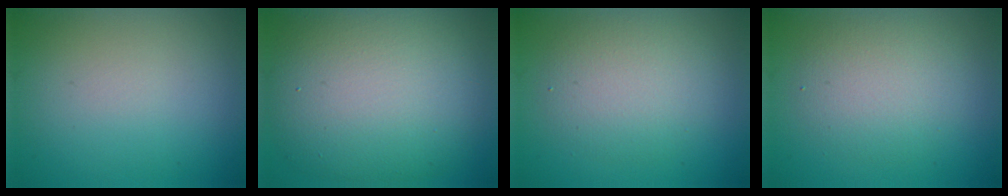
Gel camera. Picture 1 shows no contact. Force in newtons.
{"total": 11.7, "press": 11.7, "slide": 0.9}
{"total": 4.1, "press": 4.1, "slide": 0.4}
{"total": 4.0, "press": 4.0, "slide": 0.0}